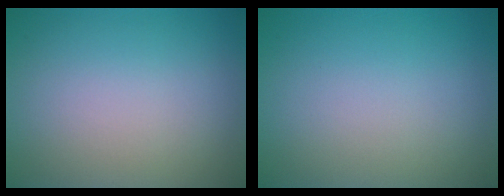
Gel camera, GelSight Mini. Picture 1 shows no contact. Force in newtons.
{"total": 0.0}